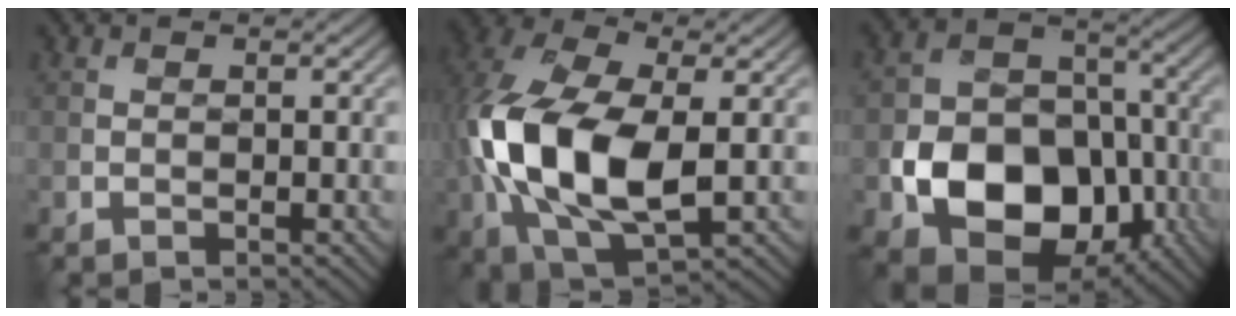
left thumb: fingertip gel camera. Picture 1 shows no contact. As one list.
[{"total": 16.5, "force": [-1.0, 9.4, 13.5], "torque": [-0.327, -0.010, -0.015]}, {"total": 13.8, "force": [-4.9, 9.9, 8.2], "torque": [-0.150, -0.029, -0.095]}]